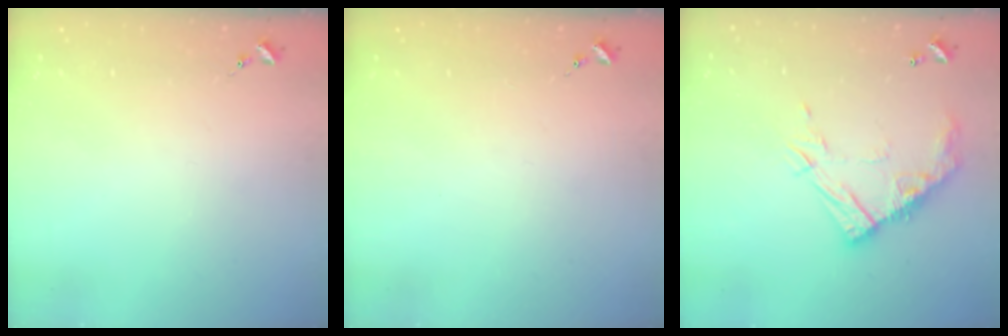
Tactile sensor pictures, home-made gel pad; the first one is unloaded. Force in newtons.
{"total": 0.0}
{"total": 12.5, "press": 12.5, "slide": 1.0}